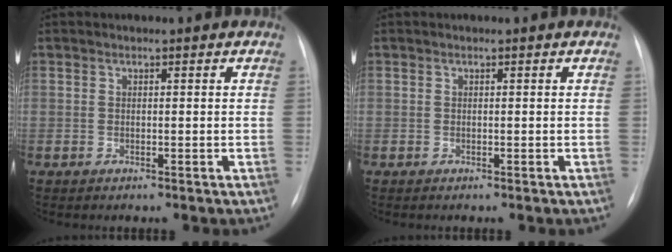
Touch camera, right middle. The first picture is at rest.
{"total": 0.0}